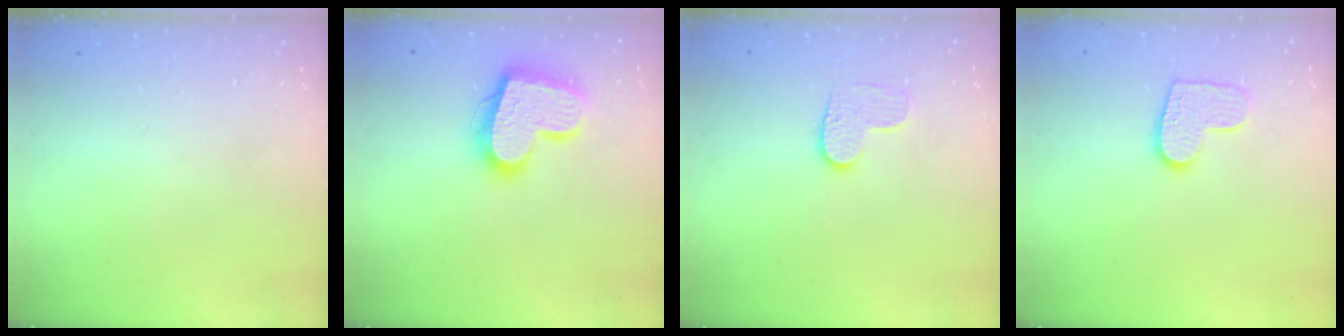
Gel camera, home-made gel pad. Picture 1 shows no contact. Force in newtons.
{"total": 20.2, "press": 20.2, "slide": 1.5}
{"total": 6.6, "press": 6.6, "slide": 0.3}
{"total": 9.8, "press": 9.8, "slide": 0.3}